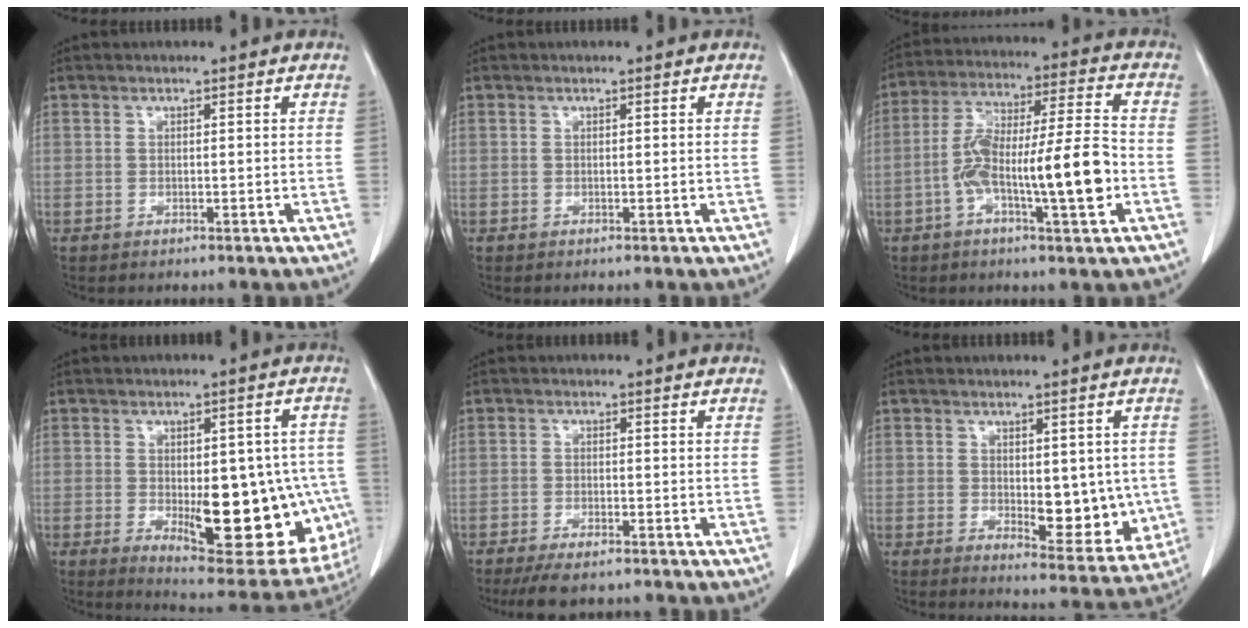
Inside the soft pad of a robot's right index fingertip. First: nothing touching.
{"total": 0.0}
{"total": 14.3, "force": [-3.8, 1.6, 13.7], "torque": [-0.243, 0.014, -0.067]}
{"total": 18.8, "force": [-3.7, 7.5, 16.8], "torque": [-0.169, 0.008, -0.021]}
{"total": 5.7, "force": [-4.7, 1.3, 2.8], "torque": [-0.043, -0.010, -0.076]}
{"total": 8.7, "force": [-0.5, 4.2, 7.6], "torque": [-0.079, -0.016, 0.005]}